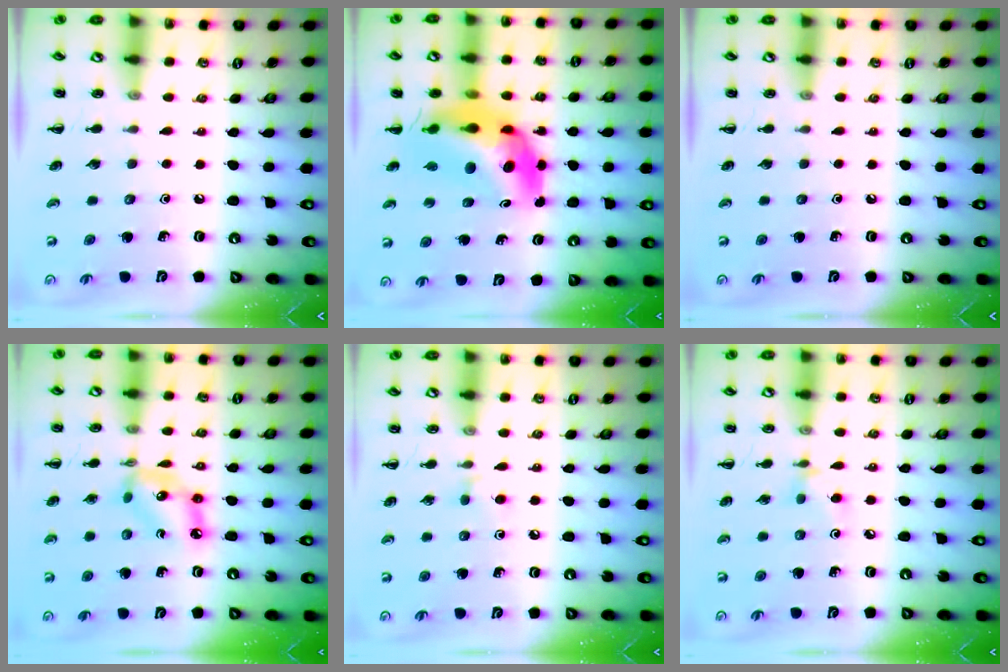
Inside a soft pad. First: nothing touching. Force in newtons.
{"total": 12.4, "press": 11.9, "slide": 3.4}
{"total": 0.0}
{"total": 9.2, "press": 9.0, "slide": 2.1}
{"total": 4.0, "press": 3.7, "slide": 1.6}
{"total": 3.4, "press": 3.3, "slide": 0.7}